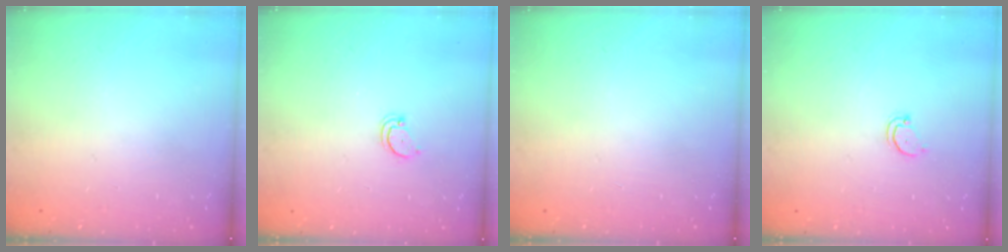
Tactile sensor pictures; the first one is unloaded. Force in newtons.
{"total": 3.2, "press": 3.2, "slide": 0.3}
{"total": 0.0}
{"total": 2.5, "press": 2.5, "slide": 0.3}